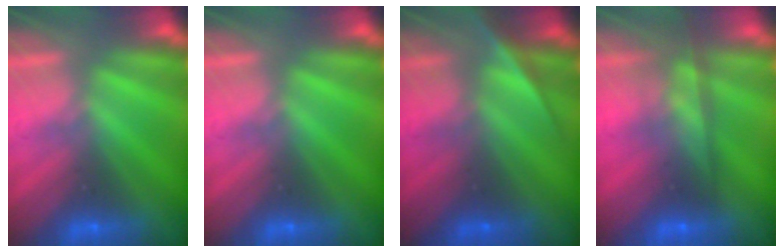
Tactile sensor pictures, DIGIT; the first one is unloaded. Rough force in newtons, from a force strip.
{"total": 0.0}
{"total": 2.3}
{"total": 6.9}